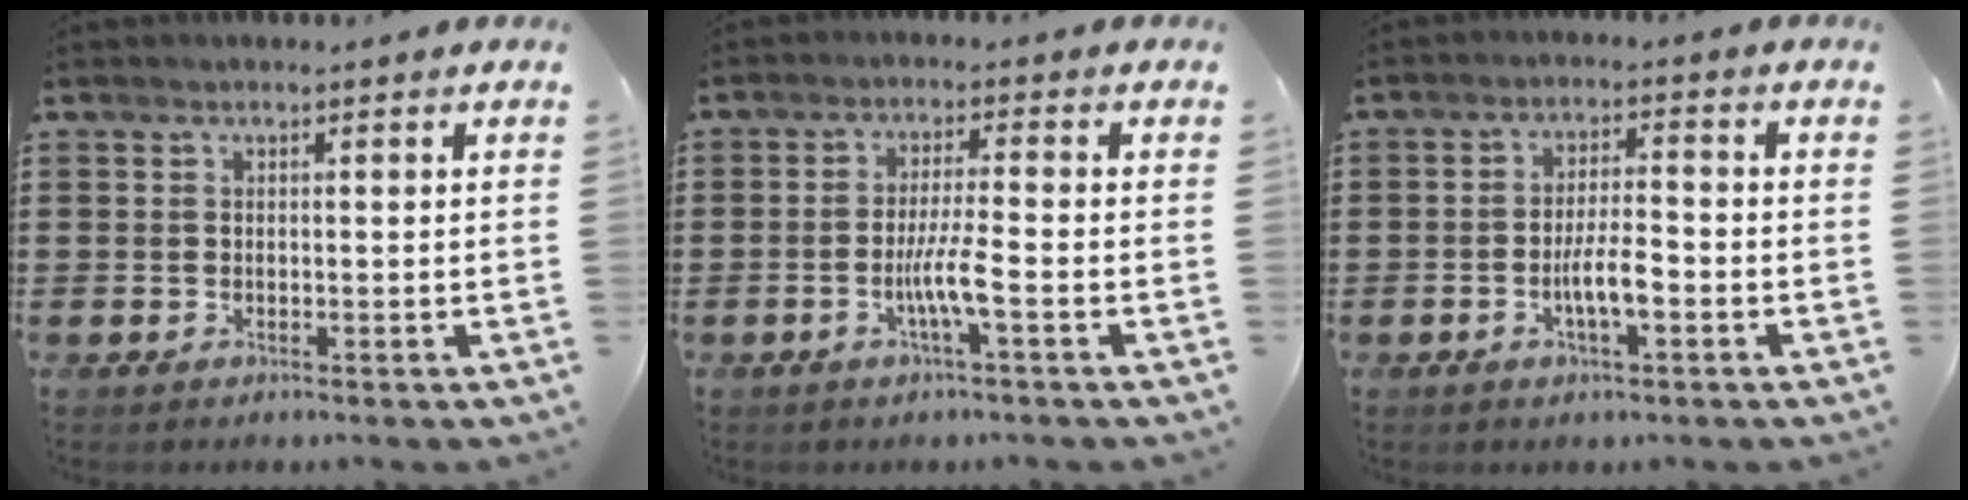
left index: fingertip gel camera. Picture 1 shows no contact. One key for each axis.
{"total": 5.1, "fx": -1.9, "fy": 0.1, "fz": 4.8, "tx": -0.096, "ty": -0.011, "tz": -0.040}
{"total": 5.3, "fx": -1.8, "fy": 1.4, "fz": 4.8, "tx": -0.096, "ty": 0.003, "tz": -0.036}